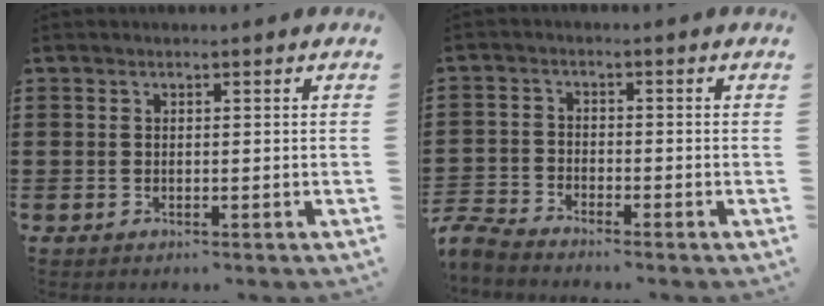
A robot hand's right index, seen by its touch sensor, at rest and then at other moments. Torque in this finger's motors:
{"motor_torque": [-2.14, 0.00, -1.05, -0.21]}